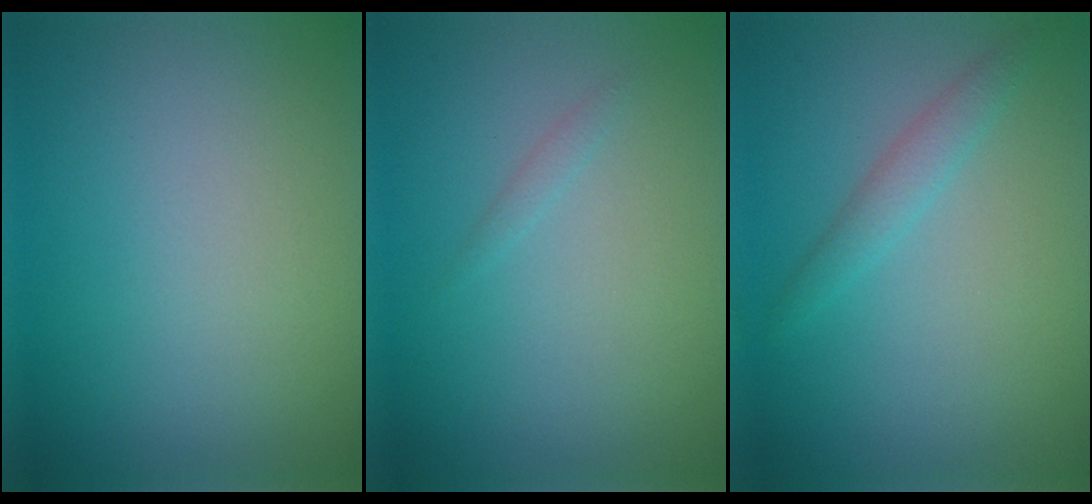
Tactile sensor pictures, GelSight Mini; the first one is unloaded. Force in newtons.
{"total": 0.5, "press": 0.5, "slide": 0.0}
{"total": 1.7, "press": 1.7, "slide": 0.1}